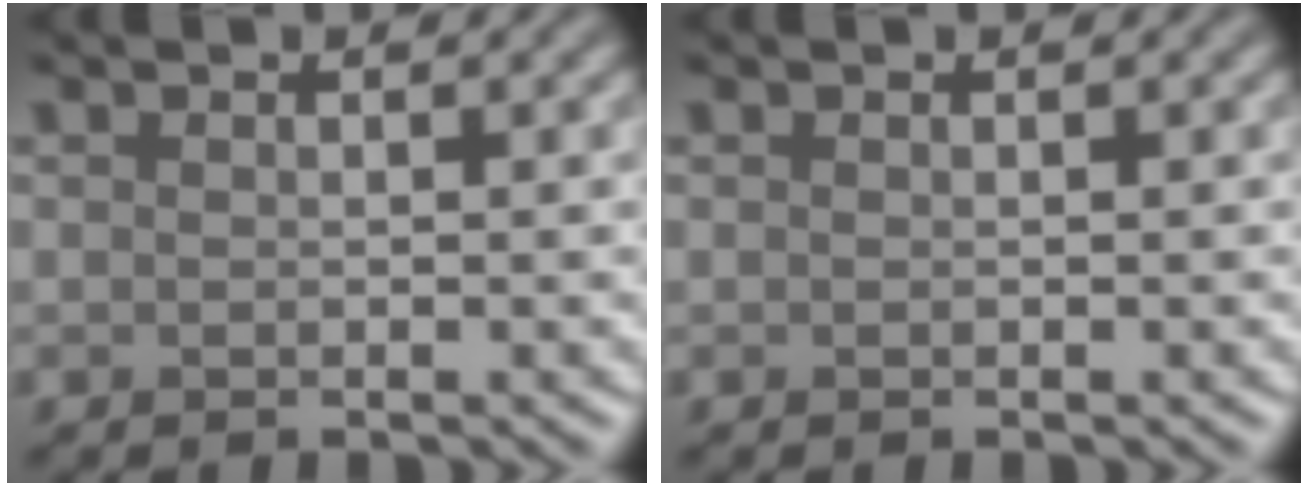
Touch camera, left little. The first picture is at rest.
{"total": 0.0}